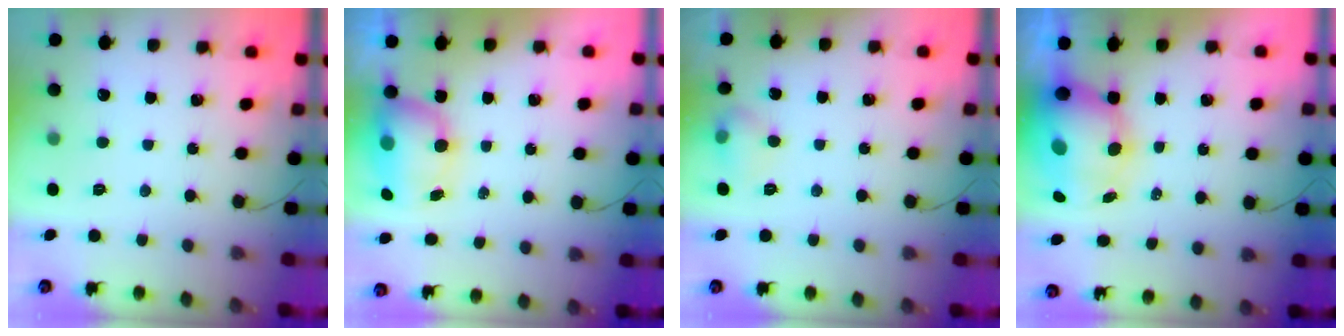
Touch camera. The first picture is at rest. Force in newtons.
{"total": 8.2, "press": 7.9, "slide": 2.0}
{"total": 6.2, "press": 6.0, "slide": 1.7}
{"total": 11.7, "press": 11.2, "slide": 3.3}